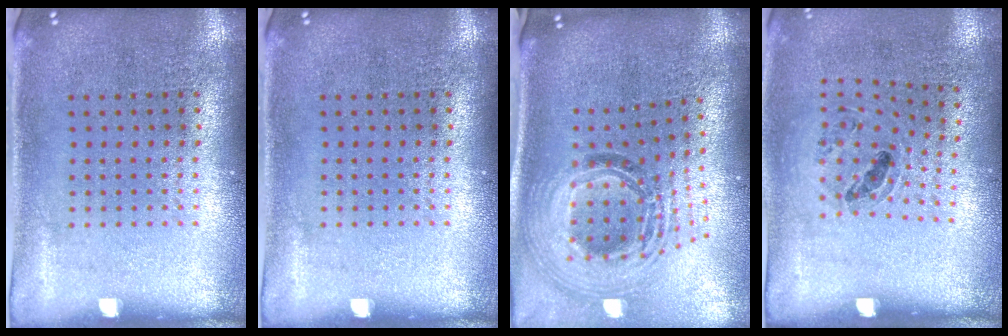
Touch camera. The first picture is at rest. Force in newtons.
{"total": 0.0}
{"total": 2.1, "press": 1.6, "slide": 1.4}
{"total": 1.0, "press": 0.8, "slide": 0.5}